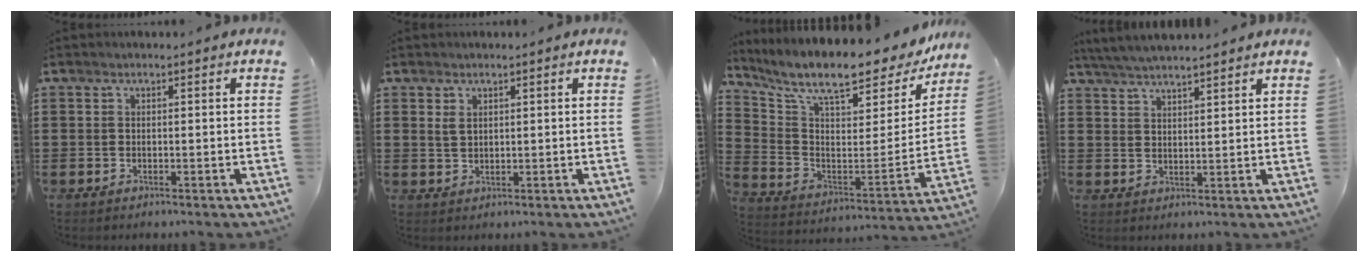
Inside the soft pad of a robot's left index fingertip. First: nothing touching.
{"total": 1.5, "force": [0.8, 0.8, 1.0], "torque": [-0.022, 0.003, 0.016]}
{"total": 10.6, "force": [8.6, 1.9, 5.8], "torque": [-0.134, -0.065, 0.141]}
{"total": 4.0, "force": [3.8, -0.1, 1.0], "torque": [-0.032, -0.008, 0.070]}